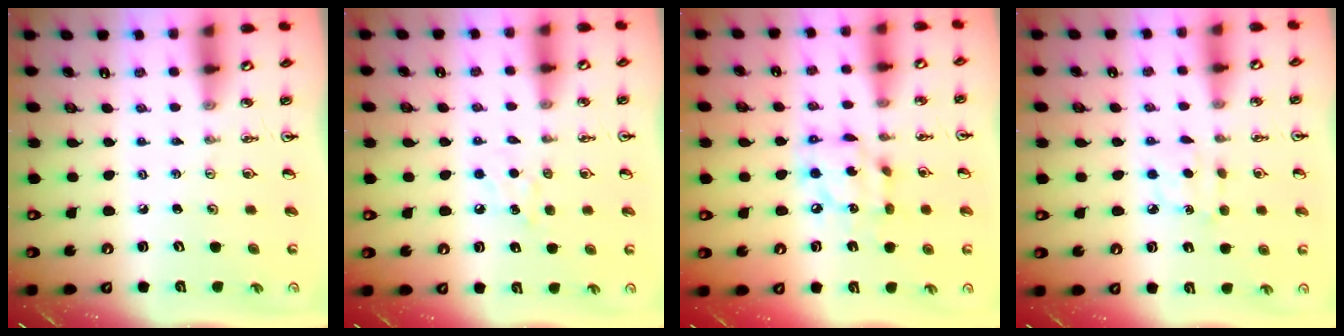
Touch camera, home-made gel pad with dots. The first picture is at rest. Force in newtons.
{"total": 5.3, "press": 5.2, "slide": 0.8}
{"total": 10.1, "press": 10.1, "slide": 0.8}
{"total": 5.1, "press": 5.1, "slide": 0.3}